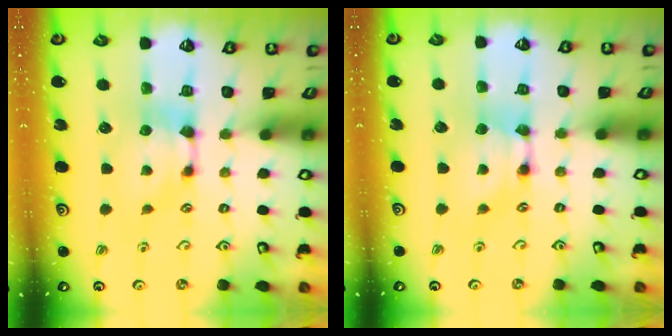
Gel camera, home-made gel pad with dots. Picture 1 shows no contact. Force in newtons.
{"total": 1.5, "press": 1.5, "slide": 0.2}